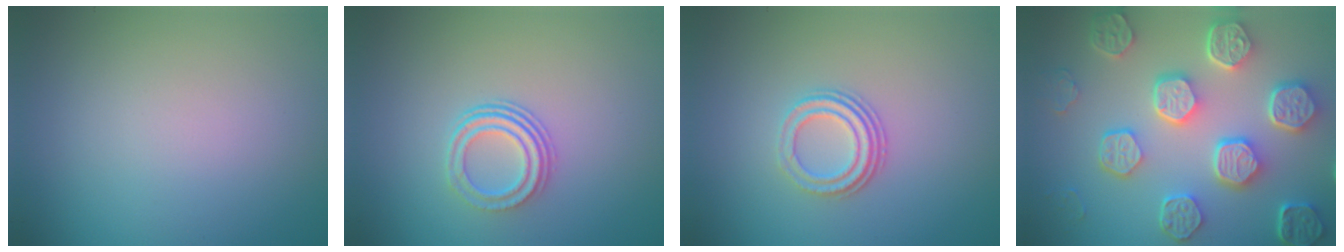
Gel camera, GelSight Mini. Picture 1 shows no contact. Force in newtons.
{"total": 2.9, "press": 2.2, "slide": 1.9}
{"total": 2.9, "press": 2.2, "slide": 2.0}
{"total": 8.3, "press": 6.2, "slide": 5.6}